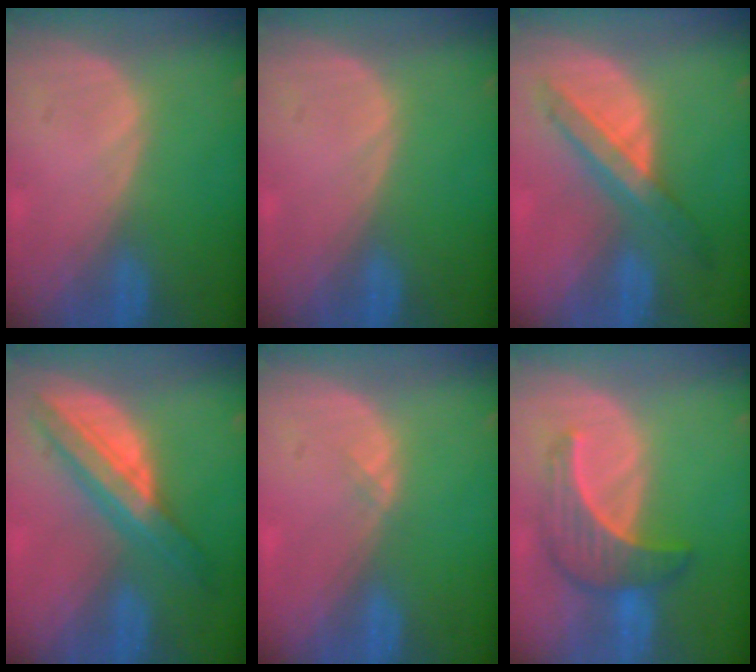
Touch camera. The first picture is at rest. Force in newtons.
{"total": 0.0}
{"total": 6.9, "press": 6.4, "slide": 2.5}
{"total": 8.0, "press": 8.0, "slide": 0.6}
{"total": 0.8, "press": 0.5, "slide": 0.6}
{"total": 6.7, "press": 6.7, "slide": 0.7}